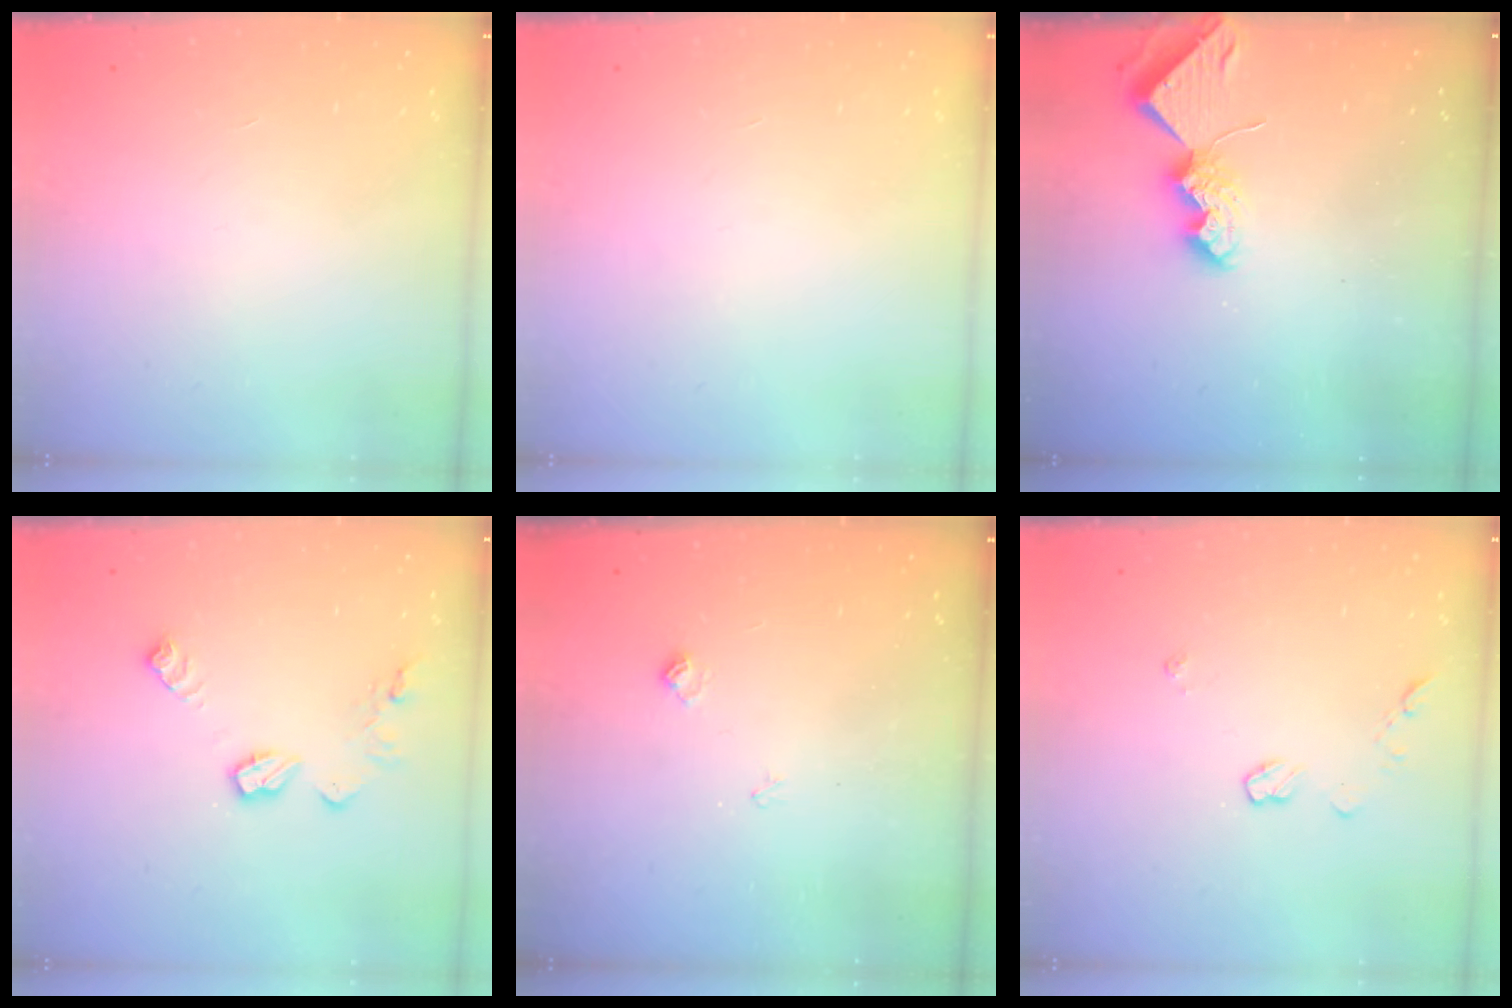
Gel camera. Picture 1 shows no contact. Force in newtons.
{"total": 0.0}
{"total": 7.6, "press": 7.6, "slide": 0.8}
{"total": 9.1, "press": 9.1, "slide": 0.3}
{"total": 5.9, "press": 5.8, "slide": 0.5}
{"total": 4.5, "press": 4.5, "slide": 0.6}